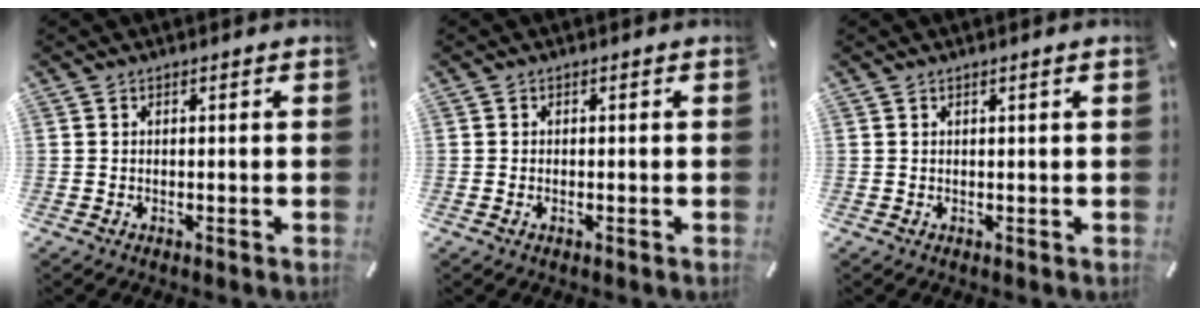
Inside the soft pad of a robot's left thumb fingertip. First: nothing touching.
{"total": 0.9, "force": [-0.3, 0.2, 0.8], "torque": [-0.014, -0.001, -0.005]}
{"total": 1.2, "force": [0.3, -0.1, 1.1], "torque": [-0.018, -0.002, 0.006]}